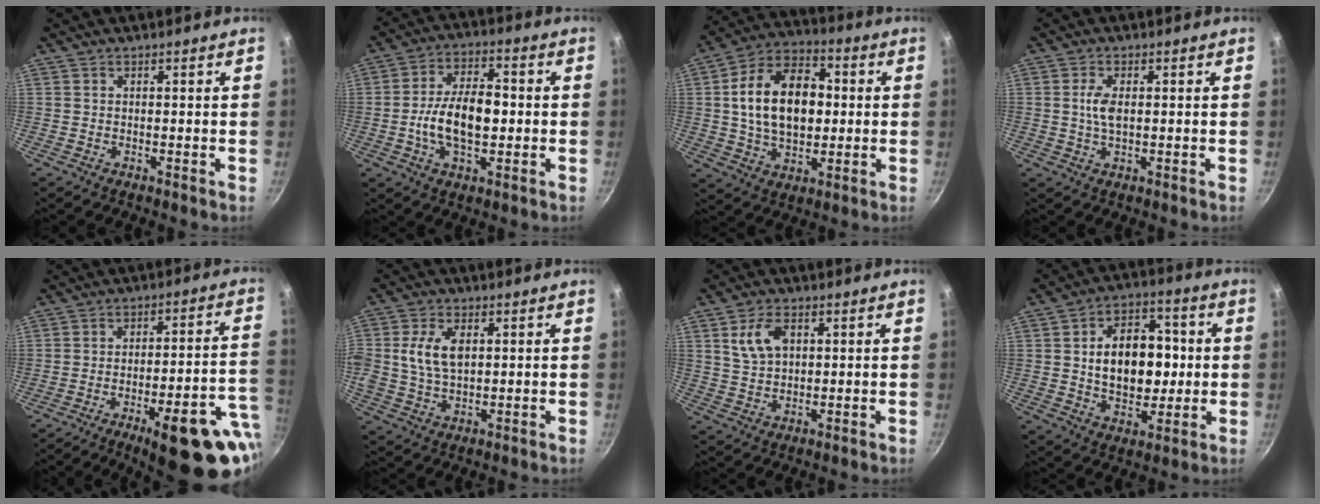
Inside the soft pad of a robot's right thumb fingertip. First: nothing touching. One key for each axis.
{"total": 12.4, "fx": -1.2, "fy": 6.7, "fz": 10.3, "tx": -0.168, "ty": 0.025, "tz": -0.027}
{"total": 18.1, "fx": 1.5, "fy": 11.9, "fz": 13.5, "tx": -0.196, "ty": 0.019, "tz": 0.018}
{"total": 2.3, "fx": 0.3, "fy": 1.1, "fz": 2.0, "tx": -0.041, "ty": 0.001, "tz": 0.006}
{"total": 20.8, "fx": -8.8, "fy": 6.2, "fz": 17.8, "tx": -0.193, "ty": 0.031, "tz": -0.115}
{"total": 8.6, "fx": 1.7, "fy": 5.2, "fz": 6.6, "tx": -0.120, "ty": 0.001, "tz": 0.029}
{"total": 7.1, "fx": 2.4, "fy": 4.5, "fz": 5.0, "tx": -0.083, "ty": -0.003, "tz": 0.046}
{"total": 16.1, "fx": 0.8, "fy": 11.0, "fz": 11.7, "tx": -0.137, "ty": 0.018, "tz": 0.014}